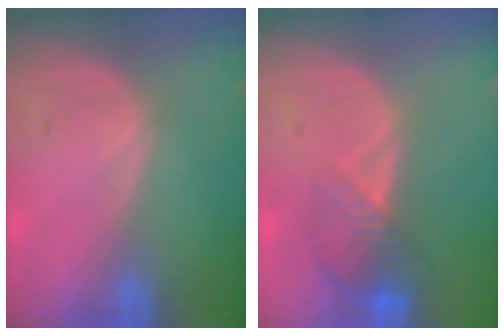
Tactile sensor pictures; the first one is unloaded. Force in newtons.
{"total": 4.2, "press": 3.8, "slide": 1.7}